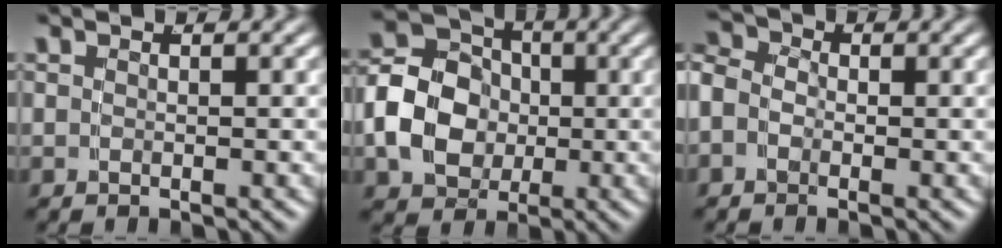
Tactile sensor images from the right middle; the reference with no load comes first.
{"total": 10.4, "force": [-0.3, 8.9, 5.4], "torque": [-0.107, -0.012, -0.009]}
{"total": 5.1, "force": [0.4, 4.5, 2.5], "torque": [-0.053, 0.005, -0.011]}